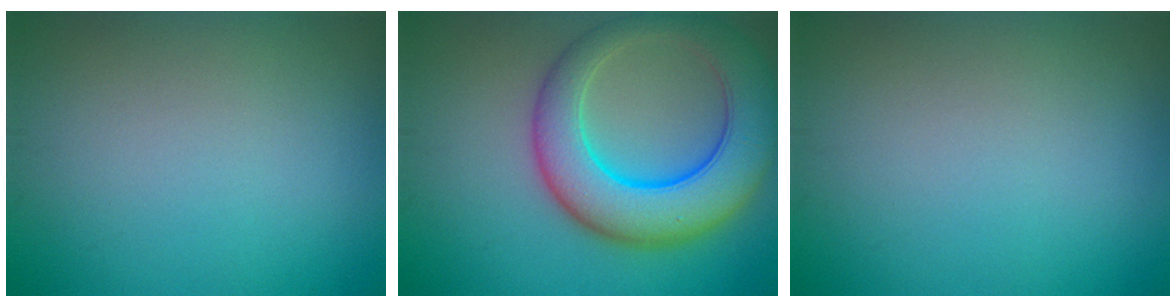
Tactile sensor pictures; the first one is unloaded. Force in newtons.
{"total": 9.2, "press": 9.2, "slide": 0.6}
{"total": 0.0}